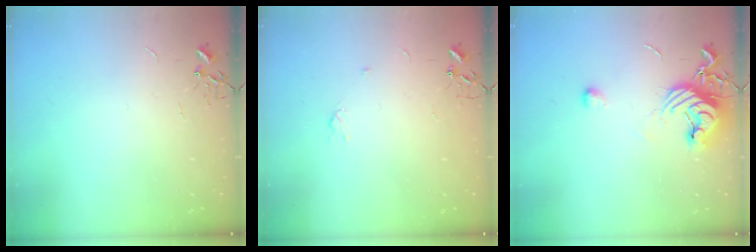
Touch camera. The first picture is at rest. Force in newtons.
{"total": 3.2, "press": 3.1, "slide": 0.6}
{"total": 11.3, "press": 11.3, "slide": 0.9}